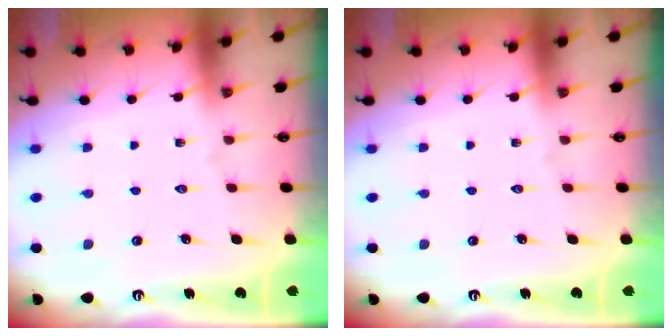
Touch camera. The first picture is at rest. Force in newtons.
{"total": 0.0}